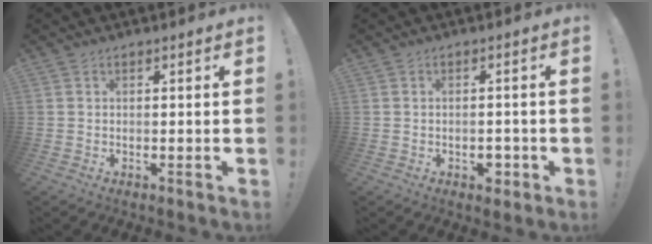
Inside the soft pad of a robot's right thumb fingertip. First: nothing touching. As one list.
[{"total": 3.4, "force": [-1.4, 2.2, 2.1], "torque": [-0.020, 0.003, -0.023]}]